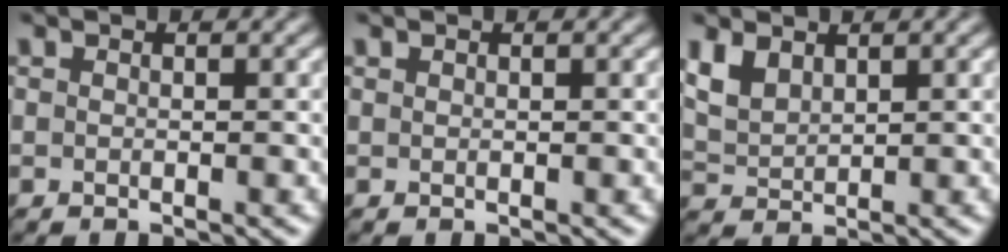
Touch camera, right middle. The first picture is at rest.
{"total": 0.0}
{"total": 2.9, "force": [1.7, 1.6, 1.6], "torque": [-0.042, 0.000, 0.039]}